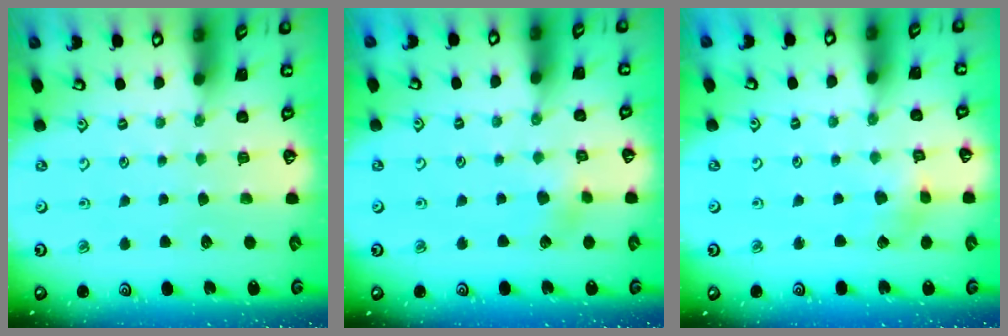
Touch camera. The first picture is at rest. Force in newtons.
{"total": 4.6, "press": 4.6, "slide": 0.4}
{"total": 2.7, "press": 2.7, "slide": 0.3}